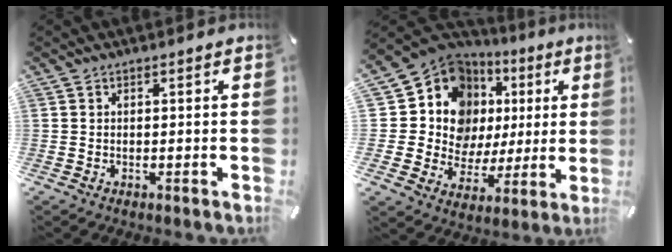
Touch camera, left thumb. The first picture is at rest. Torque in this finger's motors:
{"motor_torque": [0.76, 0.71, 0.56, 0.30, 0.07]}